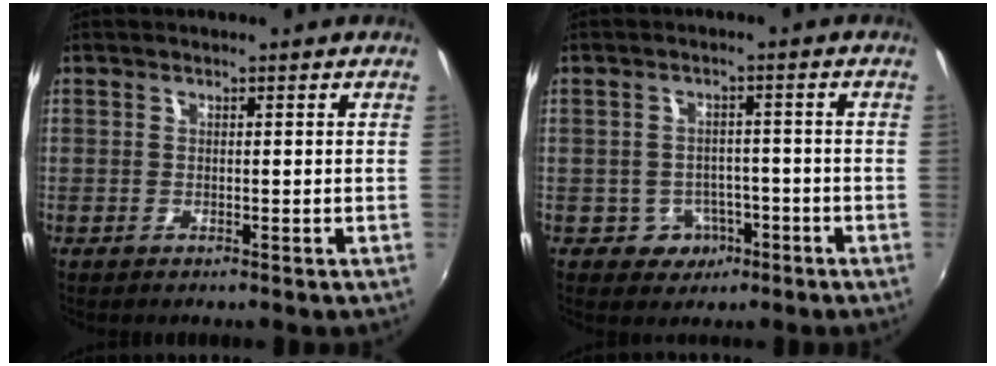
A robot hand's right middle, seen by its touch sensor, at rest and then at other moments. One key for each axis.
{"total": 4.8, "fx": -2.3, "fy": 4.1, "fz": 1.0, "tx": -0.032, "ty": 0.011, "tz": -0.022}